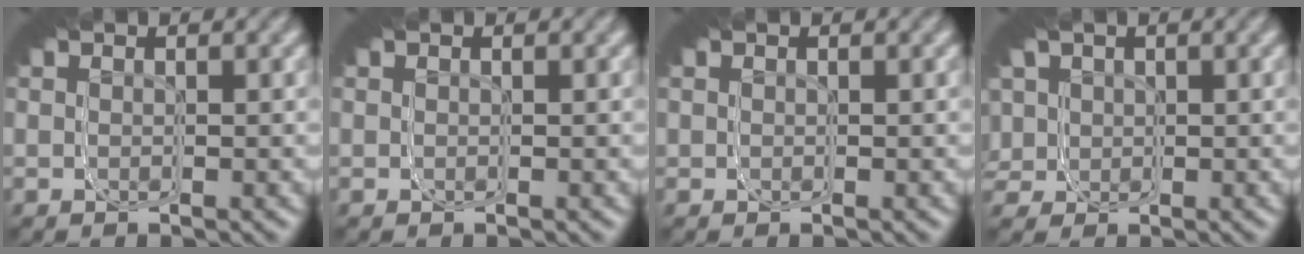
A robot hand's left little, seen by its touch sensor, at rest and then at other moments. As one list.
[{"total": 0.0}, {"total": 0.7, "force": [-0.1, 0.6, 0.2], "torque": [-0.005, -0.005, -0.001]}, {"total": 6.8, "force": [-0.5, 6.1, 3.1], "torque": [-0.067, -0.020, -0.012]}]